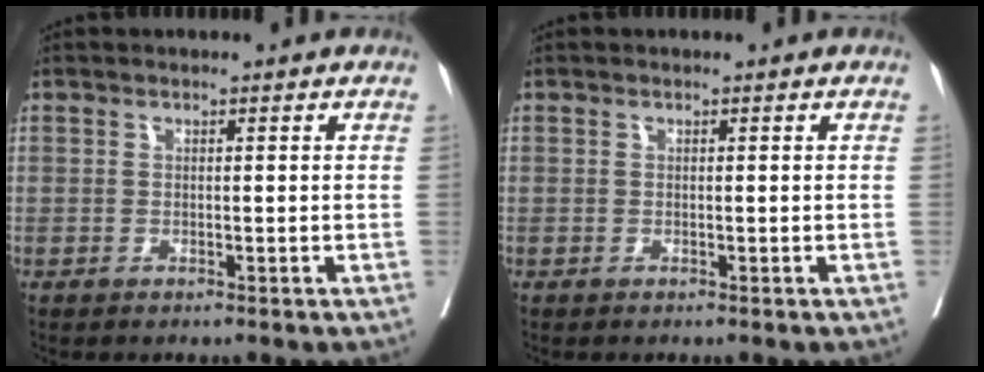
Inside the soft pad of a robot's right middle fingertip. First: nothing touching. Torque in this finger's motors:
{"motor_torque": [-0.01, 0.01, 0.00, 0.00]}